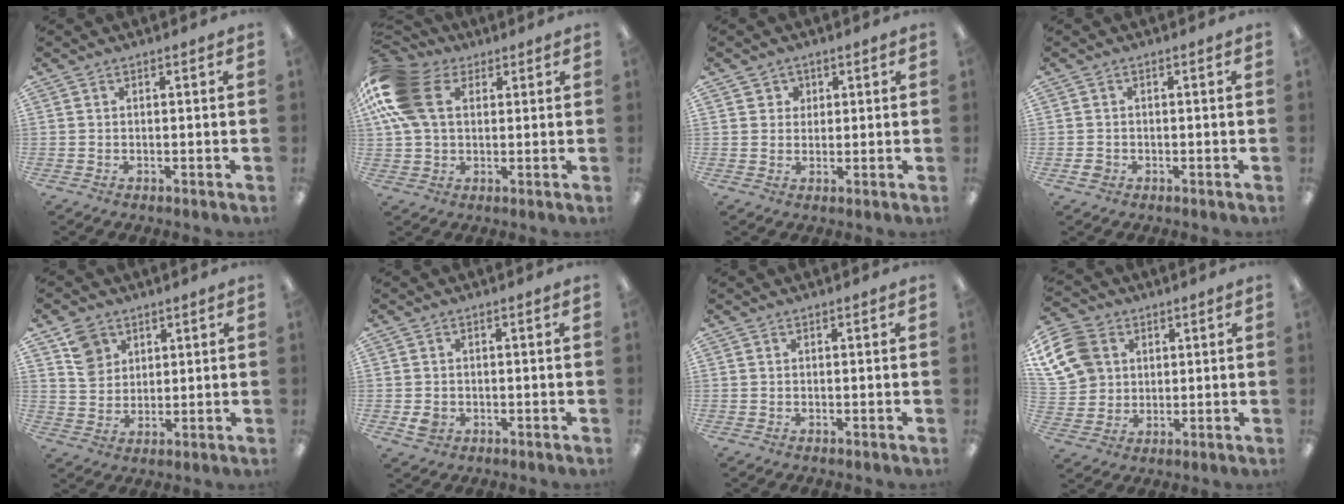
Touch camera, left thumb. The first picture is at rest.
{"total": 17.1, "force": [5.3, 11.6, 11.4], "torque": [-0.268, 0.005, 0.098]}
{"total": 3.2, "force": [1.4, 2.9, 0.0], "torque": [0.005, 0.000, 0.021]}
{"total": 2.0, "force": [-0.7, 1.7, 0.6], "torque": [-0.008, 0.005, -0.015]}
{"total": 7.3, "force": [4.1, 5.8, 1.7], "torque": [-0.033, -0.004, 0.078]}
{"total": 3.2, "force": [-0.8, 2.8, 1.4], "torque": [-0.020, -0.001, -0.015]}
{"total": 0.0}
{"total": 12.5, "force": [5.0, 10.1, 5.3], "torque": [-0.114, 0.000, 0.102]}